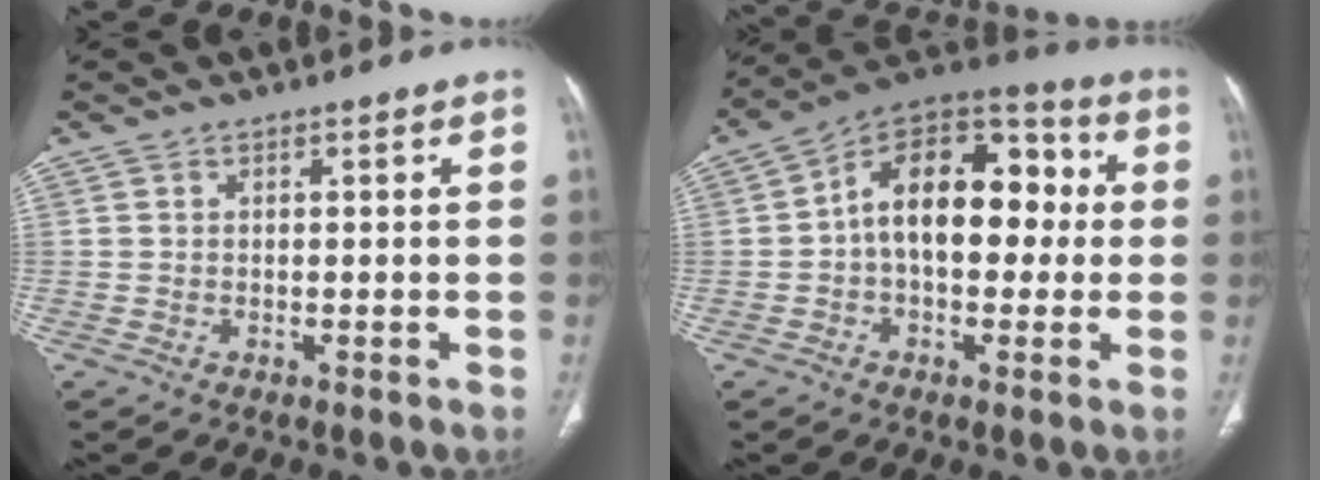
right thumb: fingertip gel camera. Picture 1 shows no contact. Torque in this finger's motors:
{"motor_torque": [-0.21, 0.89, 0.78, 0.01, 0.31]}